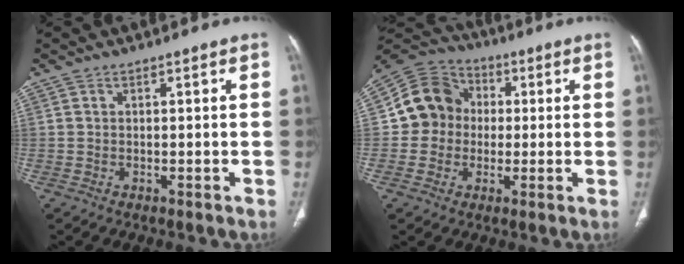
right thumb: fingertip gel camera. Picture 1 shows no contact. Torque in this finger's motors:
{"motor_torque": [-0.51, 0.63, 0.03, -0.22, 0.07]}